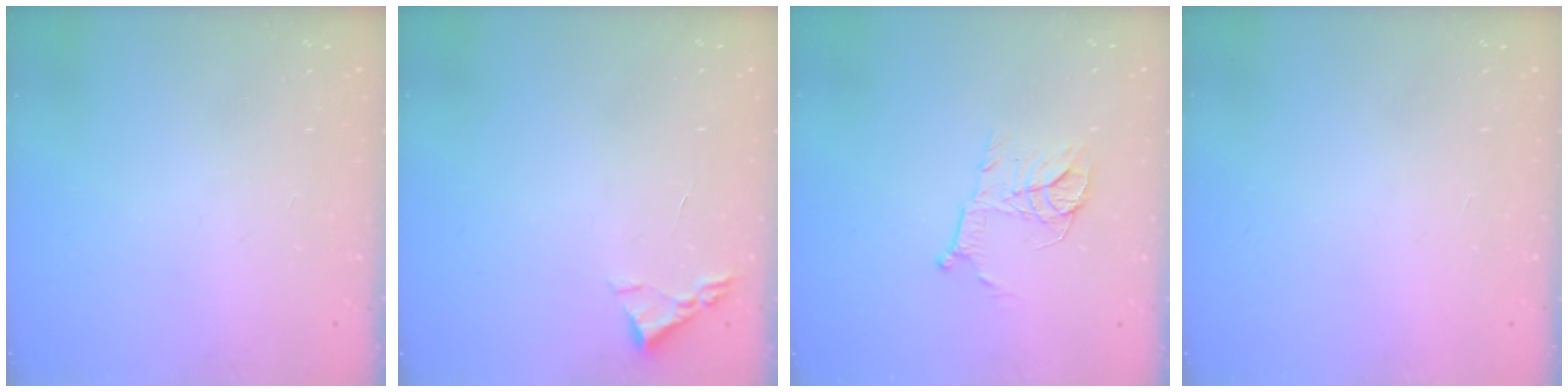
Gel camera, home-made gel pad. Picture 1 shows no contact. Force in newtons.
{"total": 2.4, "press": 2.3, "slide": 0.3}
{"total": 10.4, "press": 10.4, "slide": 0.6}
{"total": 1.6, "press": 1.6, "slide": 0.1}